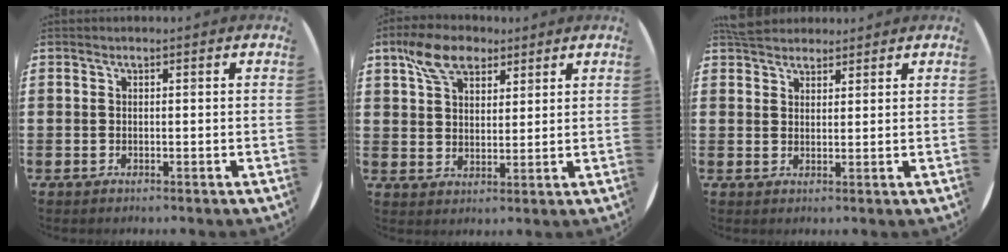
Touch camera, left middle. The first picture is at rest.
{"total": 7.2, "force": [4.9, 4.0, 3.4], "torque": [-0.067, 0.002, 0.090]}
{"total": 3.3, "force": [3.2, 1.0, 0.3], "torque": [-0.005, -0.003, 0.060]}